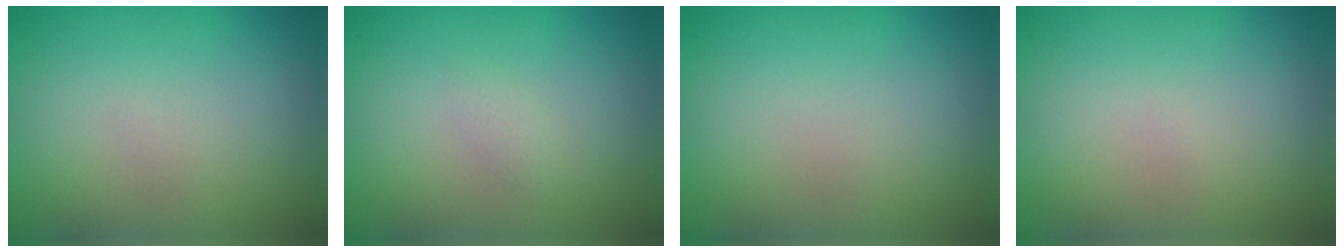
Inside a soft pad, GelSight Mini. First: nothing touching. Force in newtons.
{"total": 0.6, "press": 0.6, "slide": 0.0}
{"total": 0.0}
{"total": 0.0}